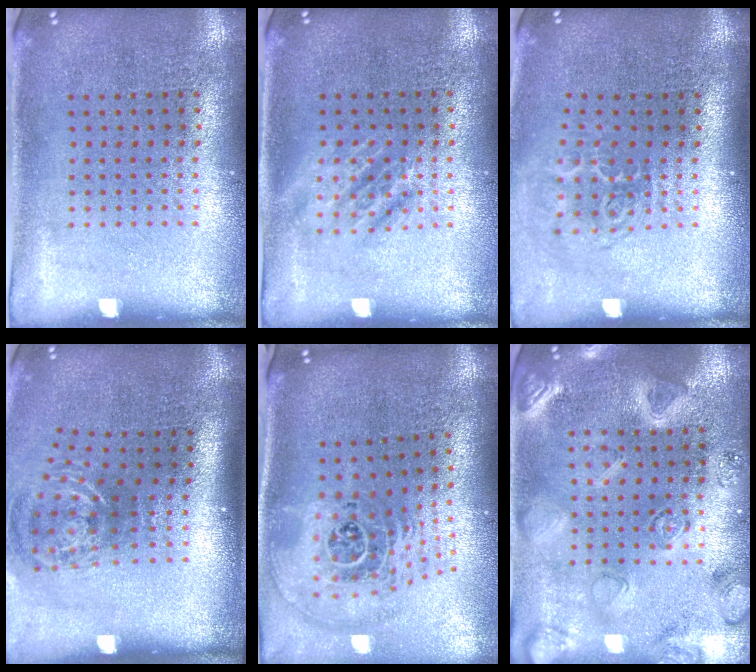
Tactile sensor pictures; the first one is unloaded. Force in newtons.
{"total": 1.0, "press": 1.0, "slide": 0.2}
{"total": 1.8, "press": 1.2, "slide": 1.4}
{"total": 1.8, "press": 1.3, "slide": 1.3}
{"total": 2.7, "press": 1.8, "slide": 2.0}
{"total": 3.1, "press": 3.0, "slide": 0.9}